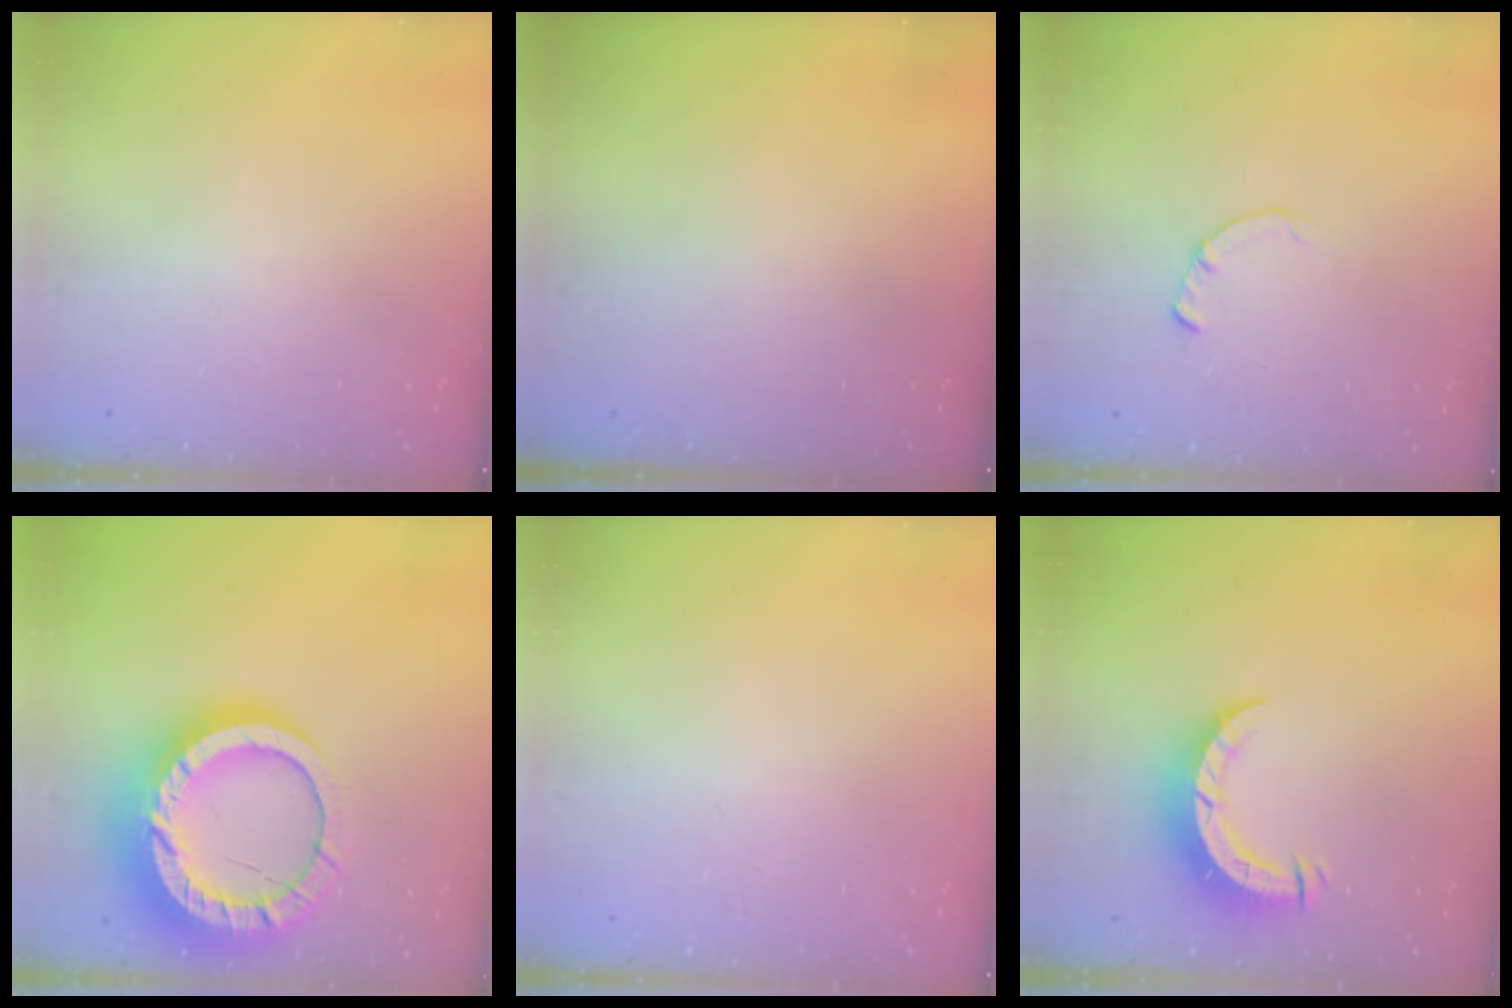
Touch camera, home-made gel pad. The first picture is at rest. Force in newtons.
{"total": 0.0}
{"total": 0.8, "press": 0.8, "slide": 0.2}
{"total": 23.7, "press": 23.7, "slide": 2.1}
{"total": 2.5, "press": 2.5, "slide": 0.2}
{"total": 7.9, "press": 7.8, "slide": 0.6}